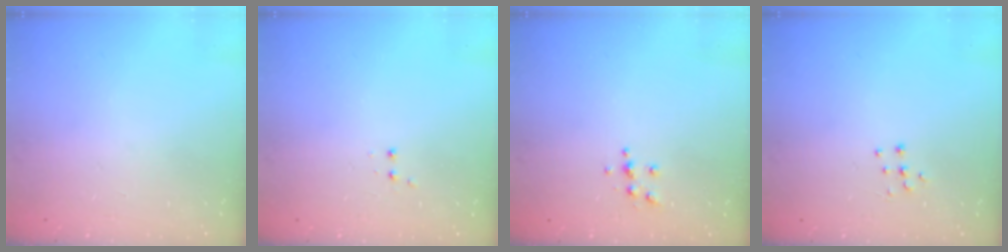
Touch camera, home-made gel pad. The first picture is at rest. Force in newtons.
{"total": 2.8, "press": 2.8, "slide": 0.6}
{"total": 5.4, "press": 5.4, "slide": 0.5}
{"total": 3.7, "press": 3.7, "slide": 0.2}